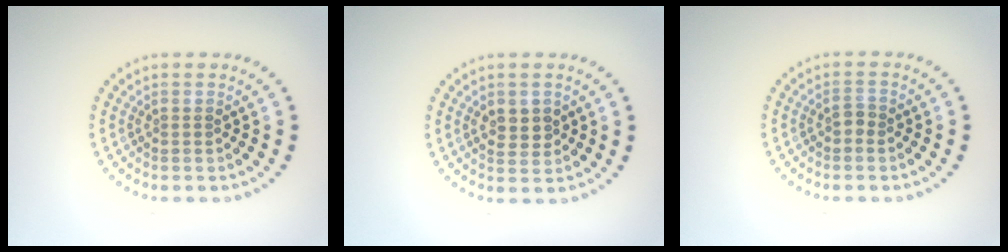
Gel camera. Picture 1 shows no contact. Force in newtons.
{"total": 1.9, "press": 1.7, "slide": 0.6}
{"total": 0.9, "press": 0.9, "slide": 0.3}